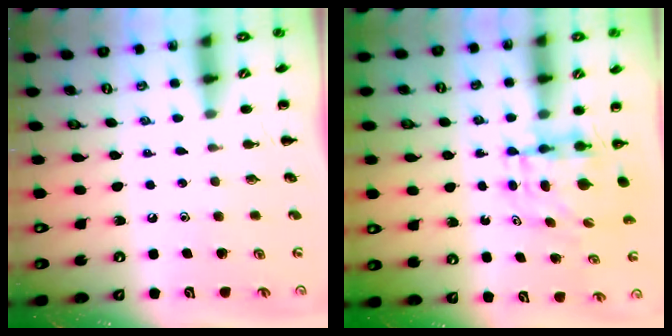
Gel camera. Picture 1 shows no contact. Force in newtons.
{"total": 5.3, "press": 5.3, "slide": 0.7}